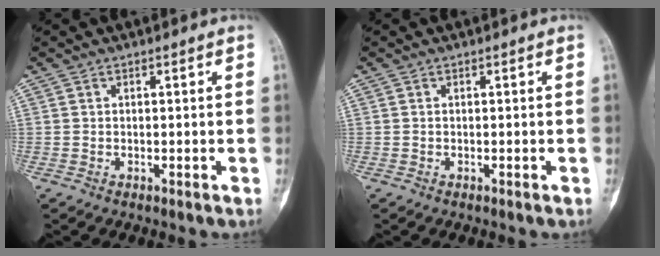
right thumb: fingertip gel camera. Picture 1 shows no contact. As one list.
[{"total": 0.0}]